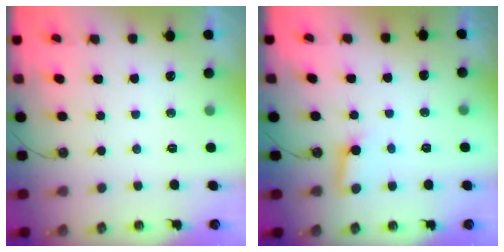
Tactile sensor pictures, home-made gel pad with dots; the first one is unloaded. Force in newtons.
{"total": 3.0, "press": 3.0, "slide": 0.2}